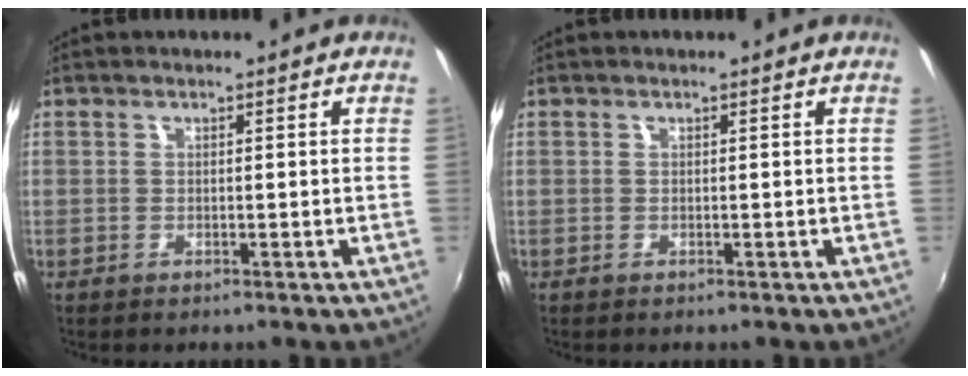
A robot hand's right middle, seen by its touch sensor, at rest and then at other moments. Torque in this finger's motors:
{"motor_torque": [-0.06, 0.05, 0.00, -0.01]}